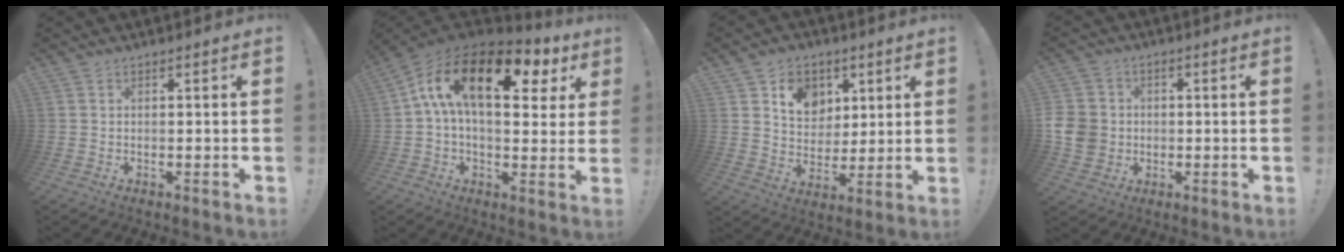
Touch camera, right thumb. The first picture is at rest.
{"total": 19.5, "force": [6.7, 8.9, 16.0], "torque": [-0.269, -0.016, 0.107]}
{"total": 11.5, "force": [5.4, 9.1, 4.5], "torque": [-0.061, -0.024, 0.105]}
{"total": 8.8, "force": [-0.8, 8.0, 3.7], "torque": [-0.068, 0.012, -0.011]}